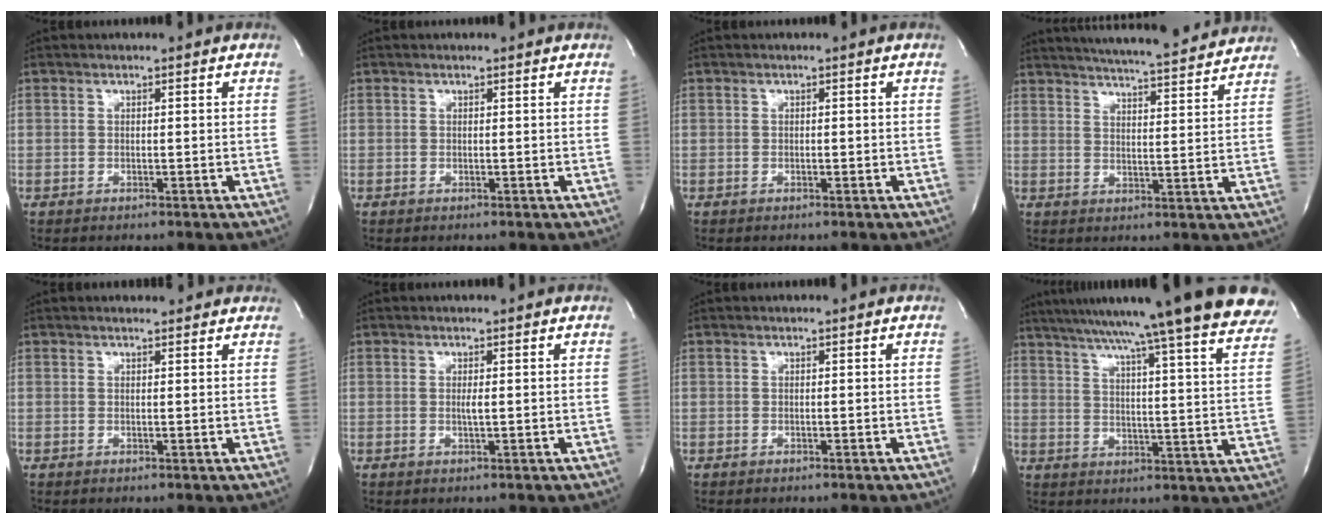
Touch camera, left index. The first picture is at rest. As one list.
[{"total": 0.0}, {"total": 0.0}, {"total": 16.3, "force": [15.1, 1.4, 6.0], "torque": [-0.099, 0.003, 0.202]}, {"total": 3.5, "force": [3.2, 1.0, 1.1], "torque": [-0.018, 0.017, 0.034]}, {"total": 1.4, "force": [0.0, 0.0, 1.4], "torque": [-0.033, -0.003, 0.001]}, {"total": 0.0}, {"total": 32.0, "force": [27.0, 0.9, 17.1], "torque": [-0.222, -0.042, 0.344]}]